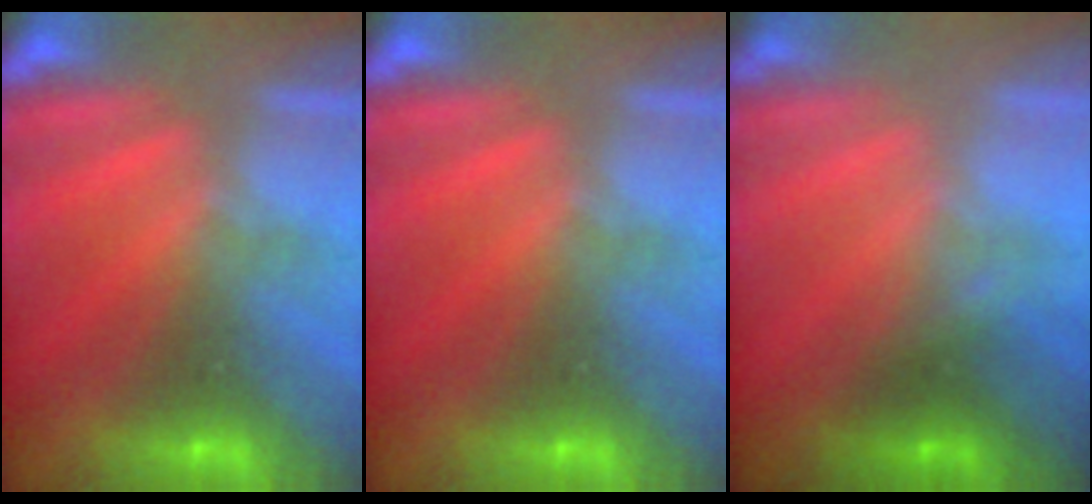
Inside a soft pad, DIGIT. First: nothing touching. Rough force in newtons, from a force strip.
{"total": 0.0}
{"total": 1.6}